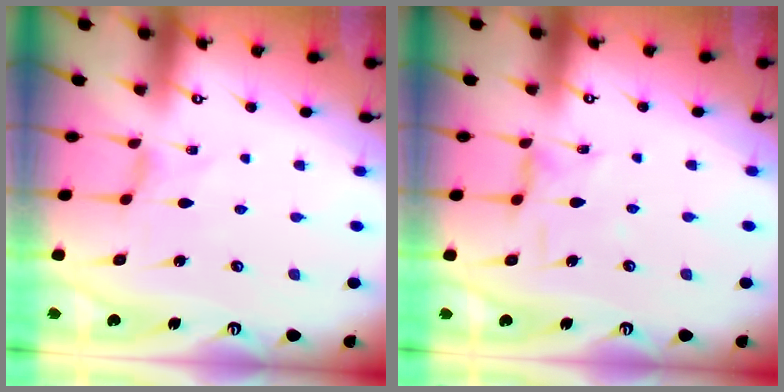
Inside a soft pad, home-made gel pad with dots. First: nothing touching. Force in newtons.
{"total": 2.8, "press": 2.8, "slide": 0.3}